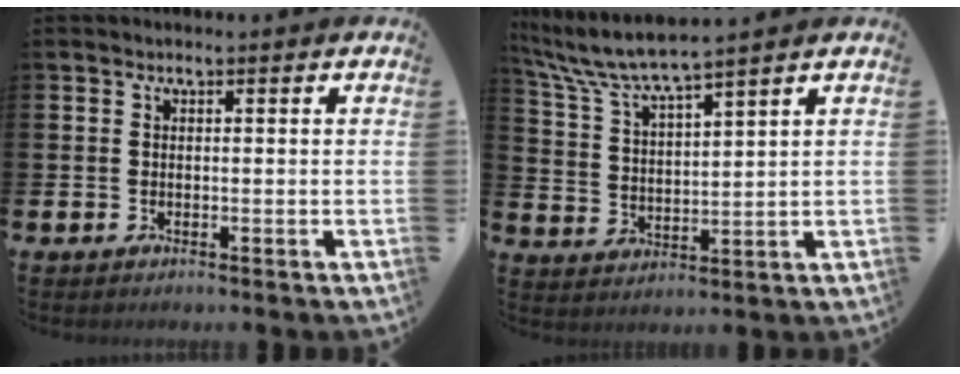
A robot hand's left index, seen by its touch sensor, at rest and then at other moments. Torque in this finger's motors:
{"motor_torque": [0.21, -0.22, 0.20, 0.21]}